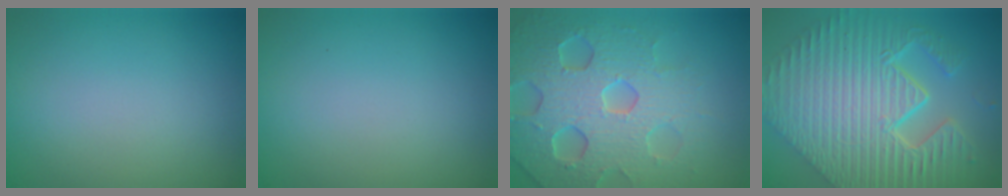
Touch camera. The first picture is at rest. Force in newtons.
{"total": 0.0}
{"total": 7.3, "press": 7.1, "slide": 1.7}
{"total": 11.7, "press": 7.7, "slide": 8.8}